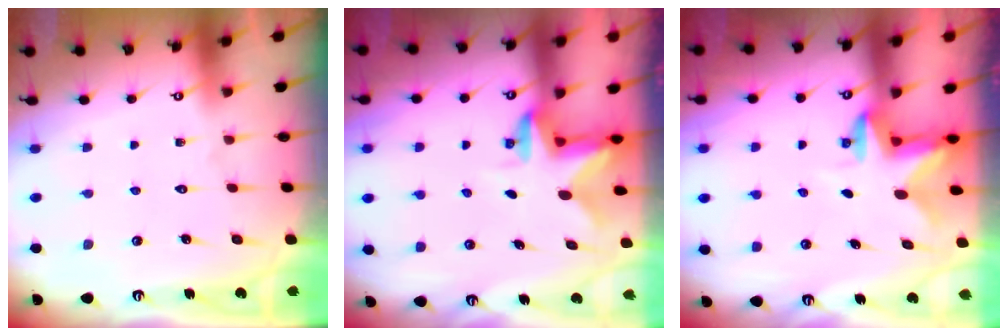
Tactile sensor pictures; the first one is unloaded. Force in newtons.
{"total": 2.4, "press": 2.4, "slide": 0.4}
{"total": 2.6, "press": 2.5, "slide": 0.5}